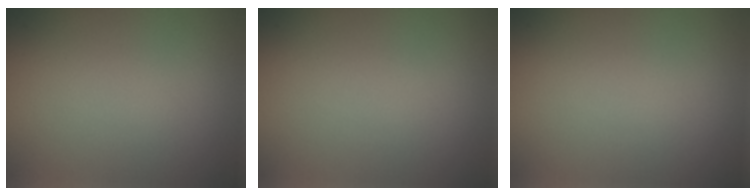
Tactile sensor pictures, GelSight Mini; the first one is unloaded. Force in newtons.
{"total": 0.0}
{"total": 0.0}